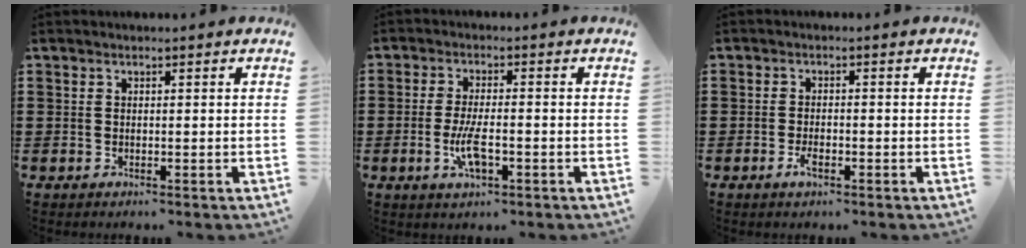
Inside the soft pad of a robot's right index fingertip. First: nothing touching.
{"total": 5.6, "force": [-1.7, 1.6, 5.1], "torque": [-0.112, -0.007, -0.035]}
{"total": 2.3, "force": [-1.1, 0.8, 1.9], "torque": [-0.042, -0.003, -0.021]}